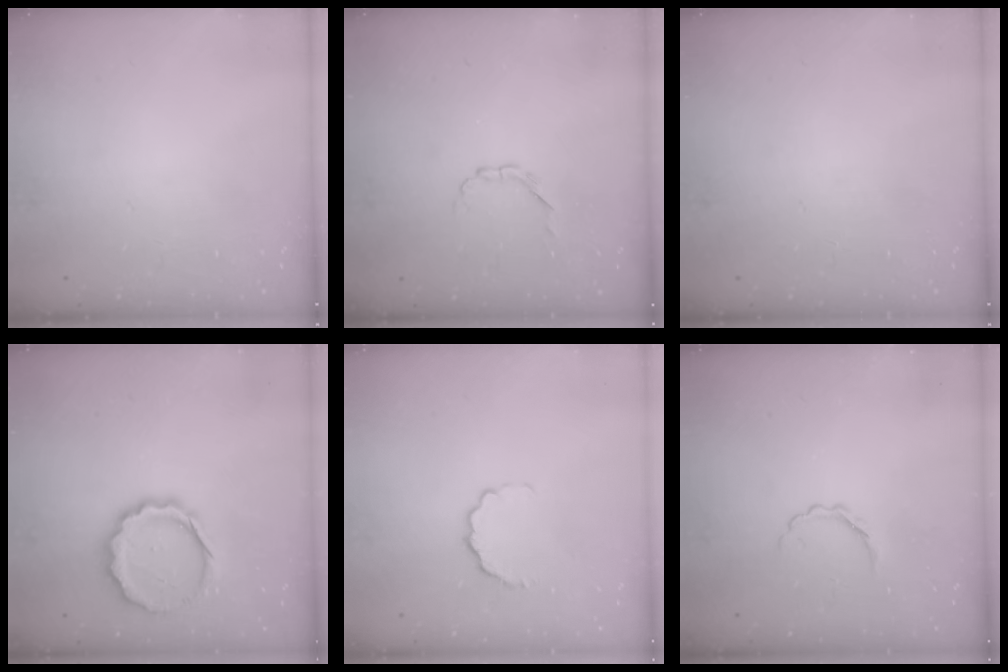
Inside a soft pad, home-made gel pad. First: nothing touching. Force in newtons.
{"total": 2.6, "press": 2.5, "slide": 0.9}
{"total": 0.0}
{"total": 13.3, "press": 13.1, "slide": 2.7}
{"total": 4.7, "press": 4.5, "slide": 1.1}
{"total": 3.5, "press": 3.4, "slide": 0.9}